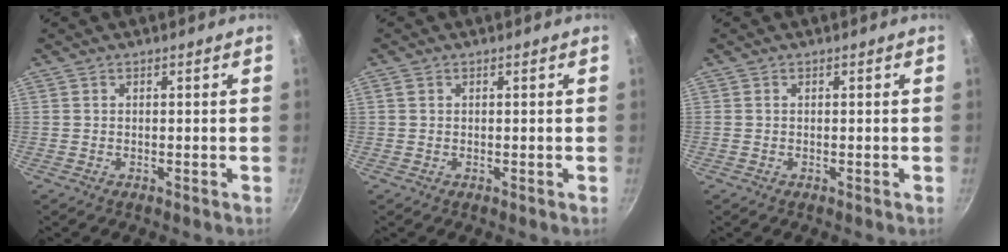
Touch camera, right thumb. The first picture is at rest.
{"total": 0.9, "force": [0.3, 0.7, 0.4], "torque": [-0.007, 0.003, 0.004]}
{"total": 0.0}